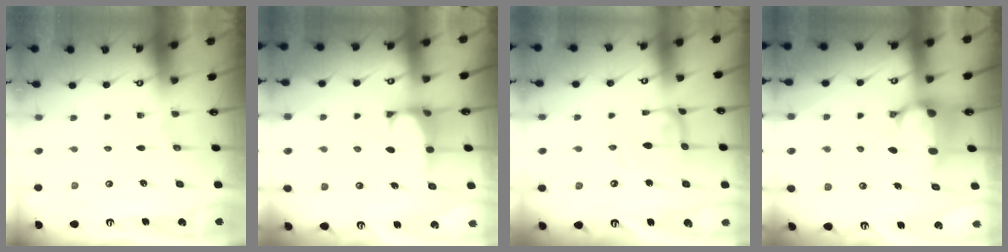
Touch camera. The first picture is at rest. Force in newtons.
{"total": 1.3, "press": 1.2, "slide": 0.6}
{"total": 1.7, "press": 1.7, "slide": 0.4}
{"total": 1.7, "press": 0.9, "slide": 1.4}